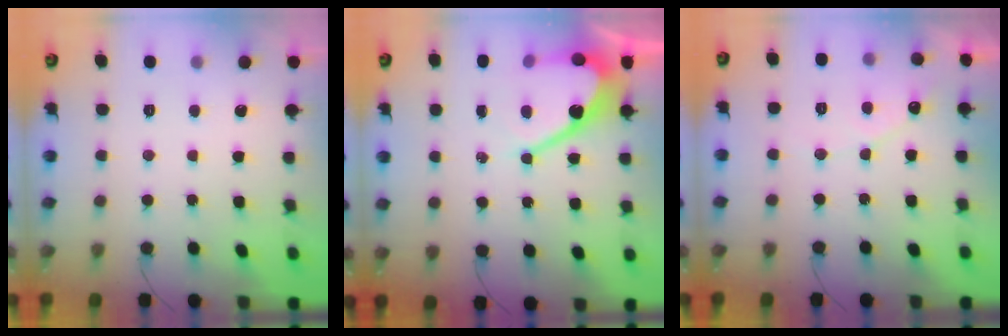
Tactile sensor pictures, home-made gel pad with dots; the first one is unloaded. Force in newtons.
{"total": 12.4, "press": 12.4, "slide": 0.8}
{"total": 5.3, "press": 5.3, "slide": 0.4}